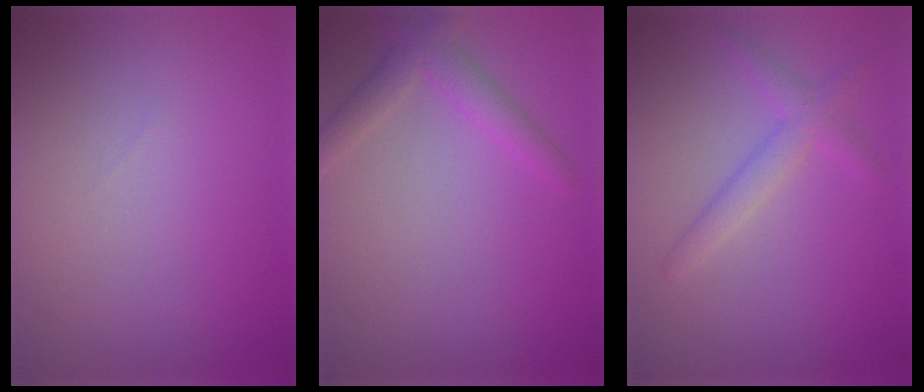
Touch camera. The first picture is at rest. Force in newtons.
{"total": 2.6, "press": 2.6, "slide": 0.1}
{"total": 2.3, "press": 2.3, "slide": 0.1}